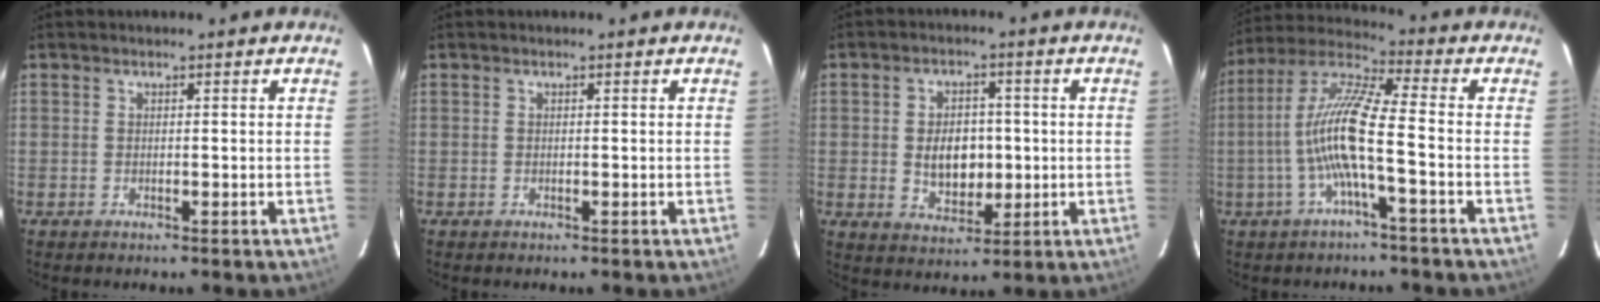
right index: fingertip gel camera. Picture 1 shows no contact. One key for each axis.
{"total": 0.0}
{"total": 7.8, "fx": -0.2, "fy": 5.5, "fz": 5.5, "tx": -0.101, "ty": 0.003, "tz": 0.009}
{"total": 11.4, "fx": -2.8, "fy": 0.7, "fz": 11.0, "tx": -0.221, "ty": 0.008, "tz": -0.054}